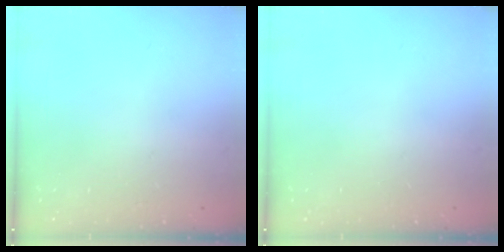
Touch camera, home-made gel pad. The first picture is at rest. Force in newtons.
{"total": 0.0}